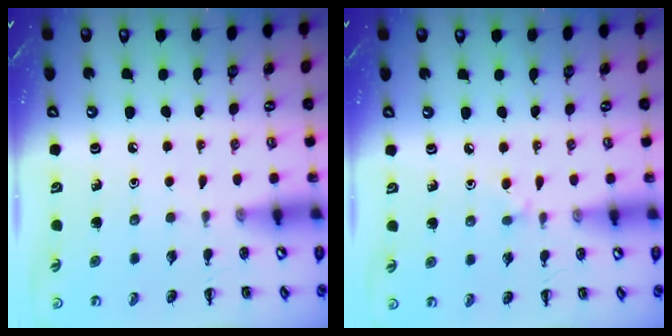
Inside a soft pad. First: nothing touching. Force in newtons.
{"total": 3.9, "press": 3.5, "slide": 1.6}